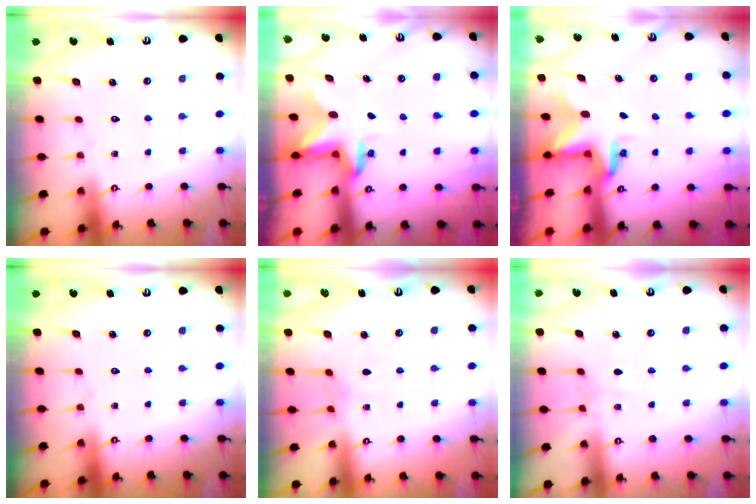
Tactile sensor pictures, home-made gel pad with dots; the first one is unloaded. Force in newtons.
{"total": 2.6, "press": 2.6, "slide": 0.5}
{"total": 3.4, "press": 3.4, "slide": 0.2}
{"total": 0.0}
{"total": 4.1, "press": 4.1, "slide": 0.6}
{"total": 3.5, "press": 3.5, "slide": 0.5}